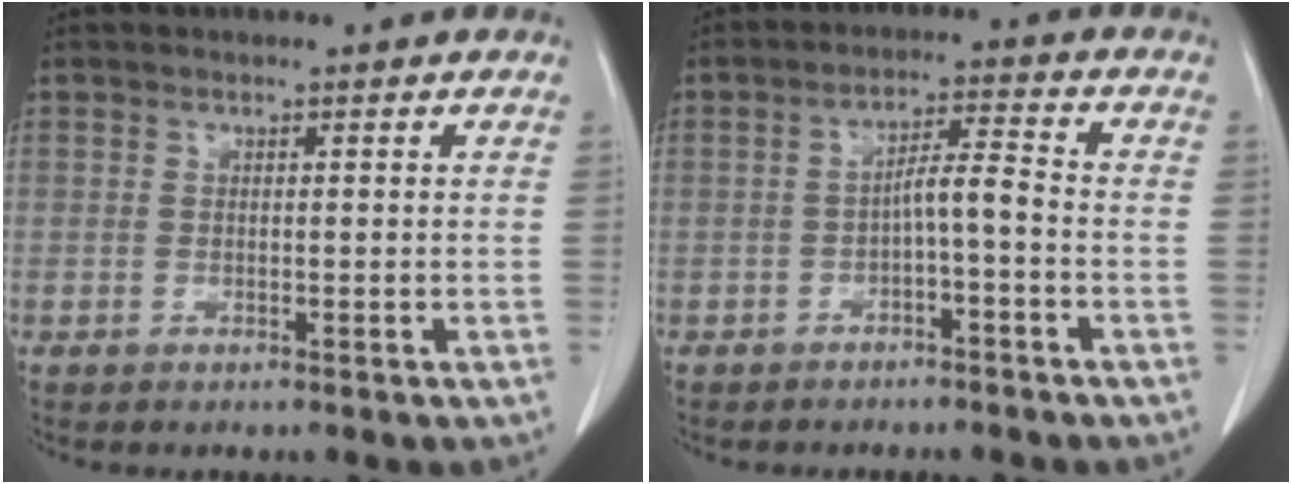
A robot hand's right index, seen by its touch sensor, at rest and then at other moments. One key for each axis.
{"total": 4.3, "fx": -1.5, "fy": 0.5, "fz": 4.0, "tx": -0.069, "ty": 0.017, "tz": -0.023}